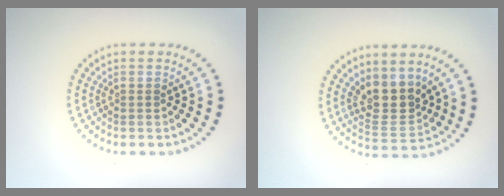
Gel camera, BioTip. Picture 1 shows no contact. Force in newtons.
{"total": 3.8, "press": 3.3, "slide": 1.8}